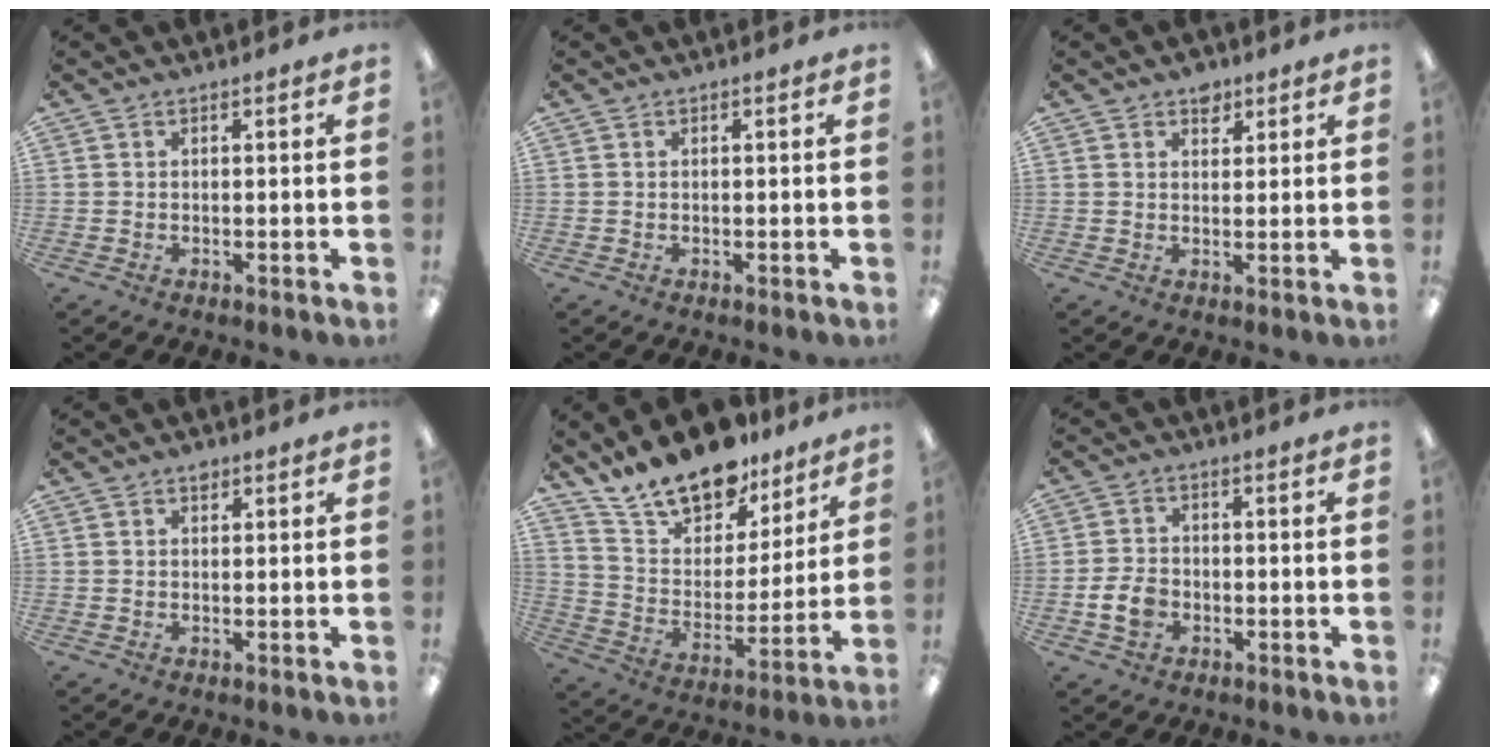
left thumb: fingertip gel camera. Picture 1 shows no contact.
{"total": 0.0}
{"total": 3.8, "force": [2.5, 2.4, 1.6], "torque": [-0.003, -0.008, 0.040]}
{"total": 1.4, "force": [1.0, 0.7, 0.7], "torque": [-0.007, -0.001, 0.016]}
{"total": 17.0, "force": [14.3, 7.3, 5.4], "torque": [-0.112, -0.102, 0.260]}
{"total": 5.5, "force": [-1.6, 4.0, 3.3], "torque": [-0.074, 0.005, -0.031]}